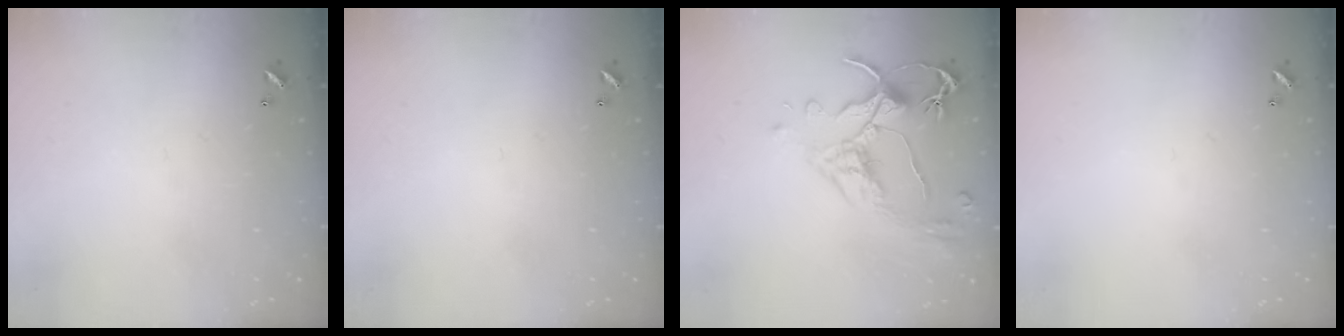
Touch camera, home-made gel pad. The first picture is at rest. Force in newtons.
{"total": 0.0}
{"total": 2.5, "press": 2.2, "slide": 1.3}
{"total": 0.0}